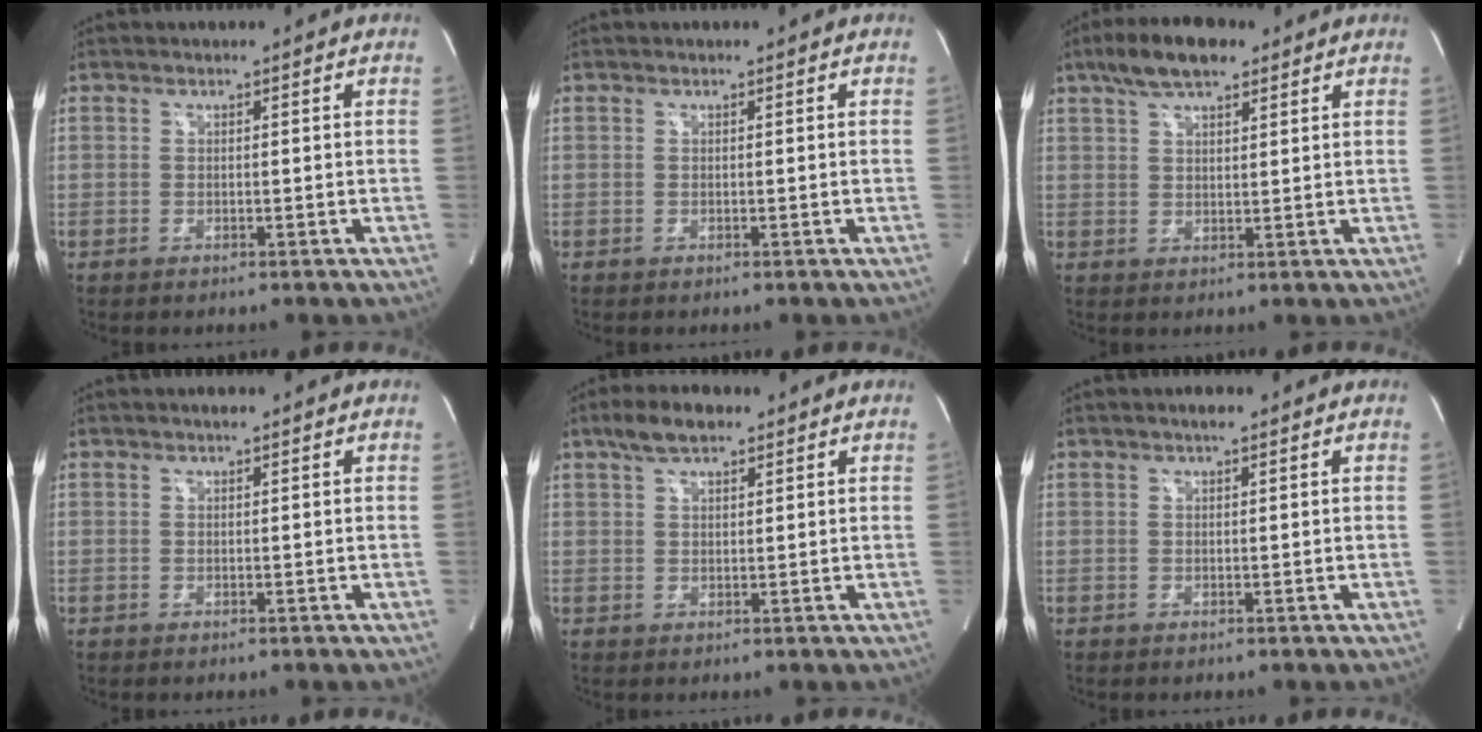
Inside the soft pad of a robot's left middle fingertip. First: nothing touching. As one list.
[{"total": 0.0}, {"total": 8.0, "force": [5.5, 2.8, 5.0], "torque": [-0.098, 0.018, 0.097]}, {"total": 0.7, "force": [0.6, 0.0, 0.5], "torque": [-0.014, 0.001, 0.010]}, {"total": 5.0, "force": [3.5, 1.8, 3.1], "torque": [-0.067, 0.015, 0.064]}, {"total": 1.3, "force": [0.9, 0.1, 0.9], "torque": [-0.022, 0.003, 0.016]}]